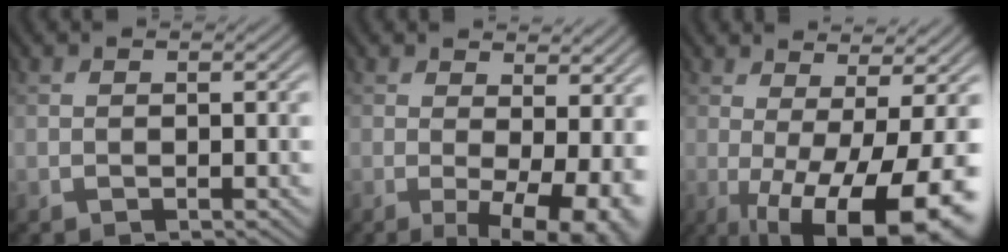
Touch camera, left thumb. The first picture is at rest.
{"total": 9.2, "force": [-0.3, 3.5, 8.5], "torque": [-0.112, -0.008, 0.004]}
{"total": 14.2, "force": [-3.5, 3.9, 13.2], "torque": [-0.190, 0.000, -0.040]}